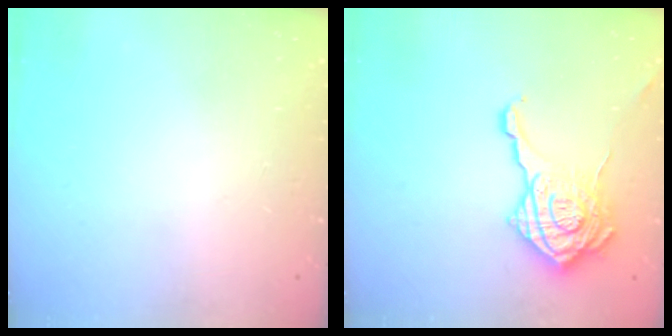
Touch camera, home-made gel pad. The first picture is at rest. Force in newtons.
{"total": 20.0, "press": 19.9, "slide": 0.8}